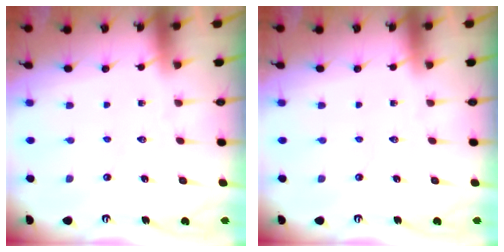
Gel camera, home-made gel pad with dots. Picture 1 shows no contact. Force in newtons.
{"total": 0.0}